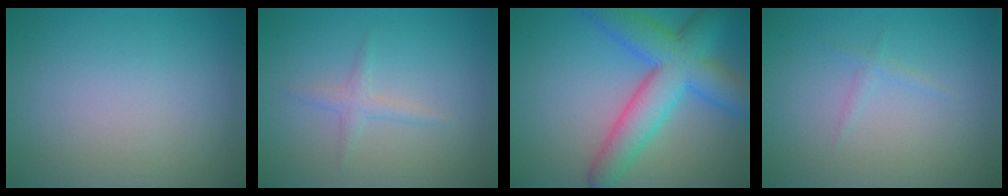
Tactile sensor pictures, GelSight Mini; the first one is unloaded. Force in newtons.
{"total": 1.3, "press": 1.3, "slide": 0.0}
{"total": 8.0, "press": 8.0, "slide": 0.2}
{"total": 0.8, "press": 0.8, "slide": 0.0}